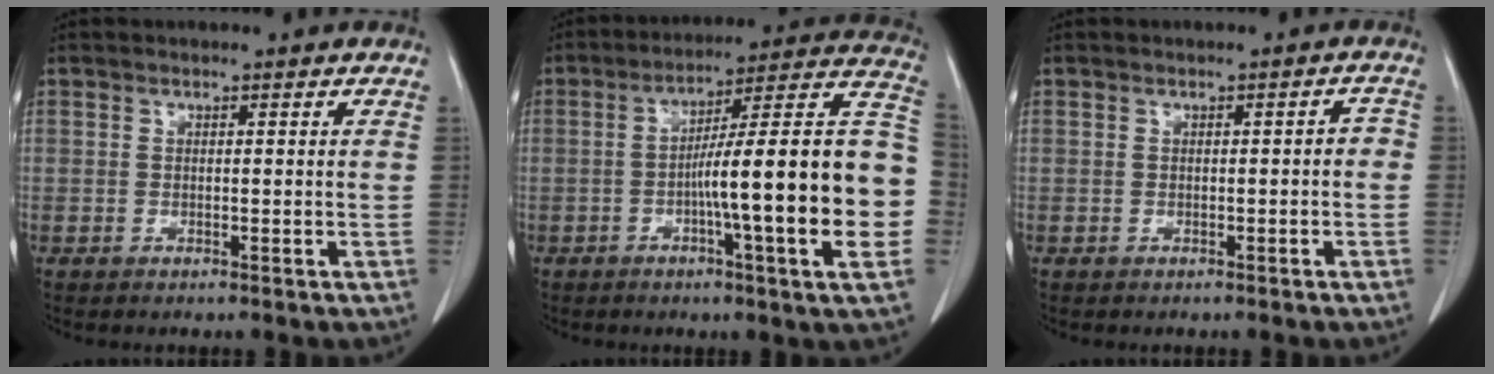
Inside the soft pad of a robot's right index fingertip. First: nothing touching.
{"total": 22.1, "force": [-3.5, 0.5, 21.8], "torque": [-0.240, 0.027, -0.057]}
{"total": 1.4, "force": [-0.4, 0.6, 1.2], "torque": [-0.011, 0.005, -0.005]}